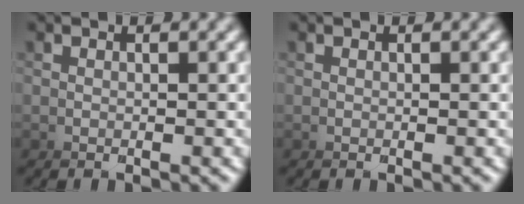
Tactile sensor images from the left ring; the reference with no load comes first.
{"total": 0.0}